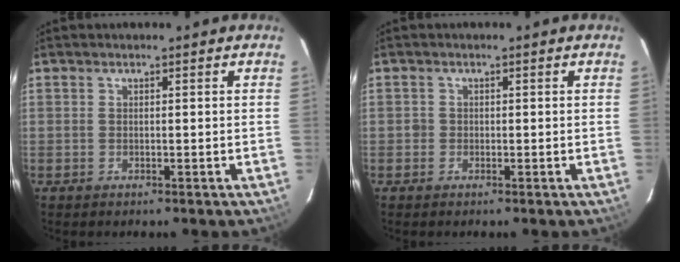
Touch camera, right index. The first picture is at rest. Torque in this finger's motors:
{"motor_torque": [0.08, 0.02, 0.09, 0.01]}